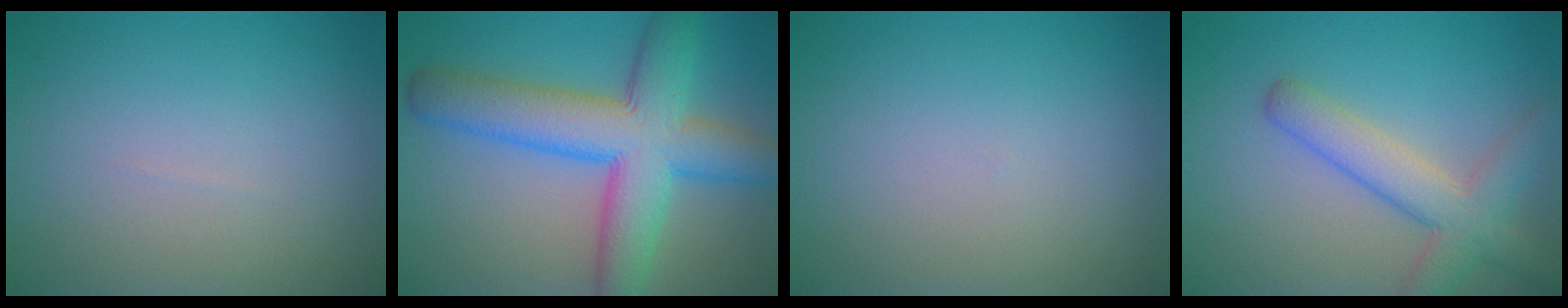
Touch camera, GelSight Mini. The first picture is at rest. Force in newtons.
{"total": 9.5, "press": 9.4, "slide": 0.3}
{"total": 0.0}
{"total": 4.8, "press": 4.8, "slide": 0.2}